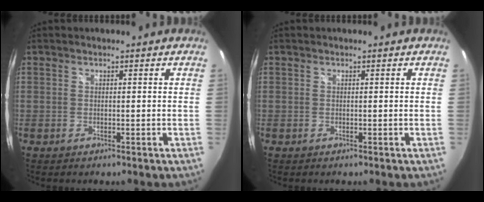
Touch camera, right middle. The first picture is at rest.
{"total": 0.0}